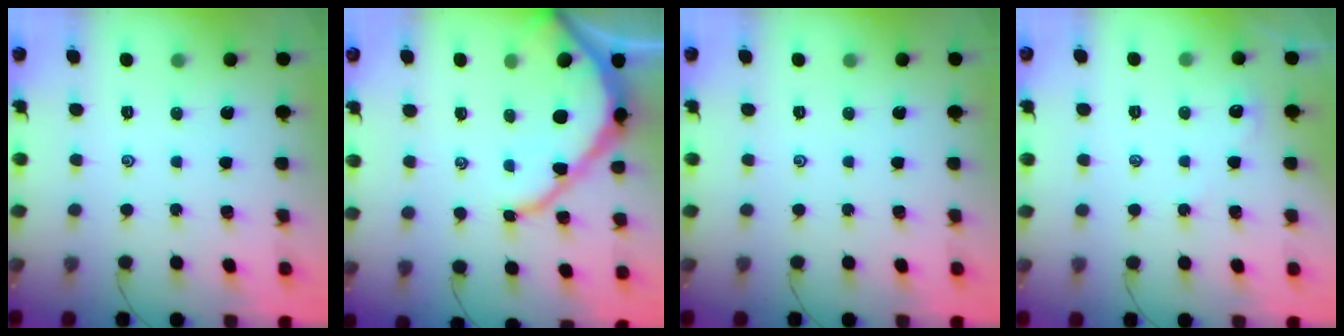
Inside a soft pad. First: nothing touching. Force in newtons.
{"total": 11.2, "press": 11.1, "slide": 1.2}
{"total": 0.0}
{"total": 2.0, "press": 2.0, "slide": 0.3}